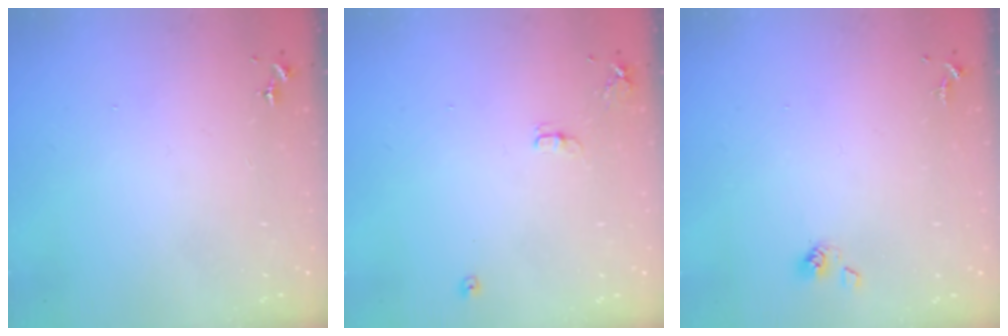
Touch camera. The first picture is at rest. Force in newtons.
{"total": 7.2, "press": 7.2, "slide": 0.8}
{"total": 4.4, "press": 3.7, "slide": 2.4}